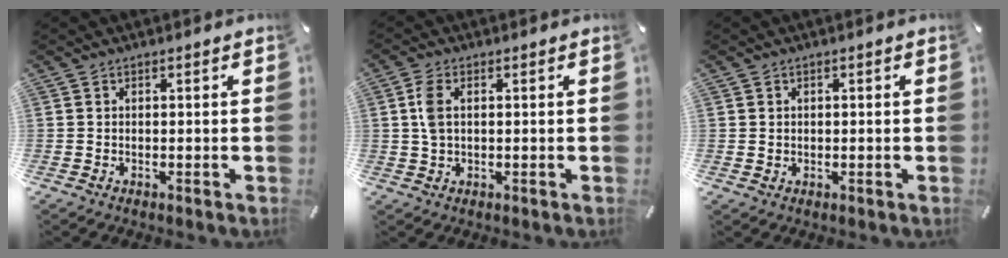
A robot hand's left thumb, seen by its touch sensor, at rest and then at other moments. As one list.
[{"total": 4.3, "force": [0.8, 2.4, 3.5], "torque": [-0.089, 0.003, 0.008]}, {"total": 1.0, "force": [0.3, 1.0, 0.1], "torque": [-0.002, 0.004, 0.004]}]